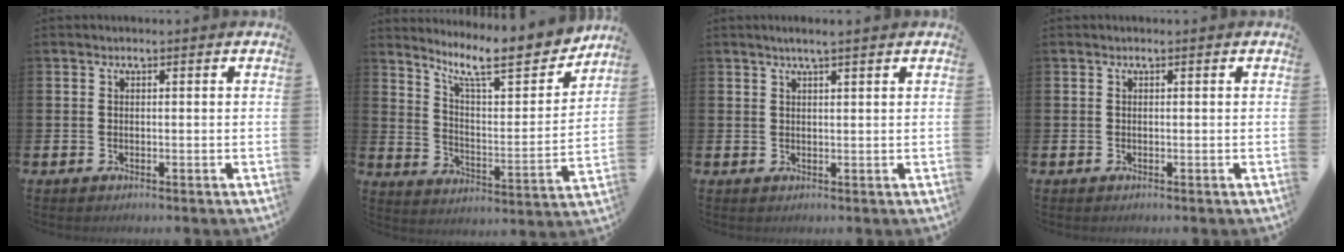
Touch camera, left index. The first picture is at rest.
{"total": 11.7, "force": [10.0, 2.6, 5.6], "torque": [-0.116, -0.067, 0.169]}
{"total": 2.0, "force": [1.6, 0.0, 1.1], "torque": [-0.021, 0.001, 0.029]}
{"total": 0.0}